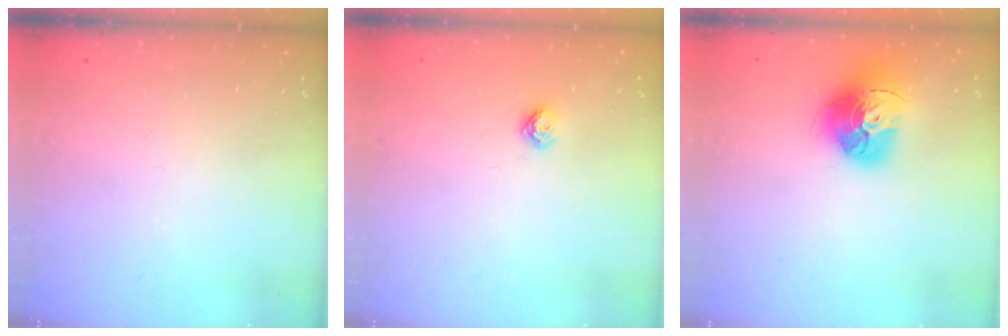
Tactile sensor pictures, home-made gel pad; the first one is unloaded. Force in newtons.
{"total": 5.8, "press": 5.8, "slide": 0.7}
{"total": 17.4, "press": 17.3, "slide": 1.7}